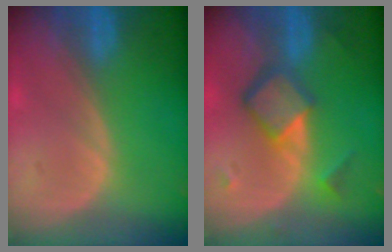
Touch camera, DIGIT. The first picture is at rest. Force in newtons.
{"total": 6.6, "press": 5.7, "slide": 3.3}